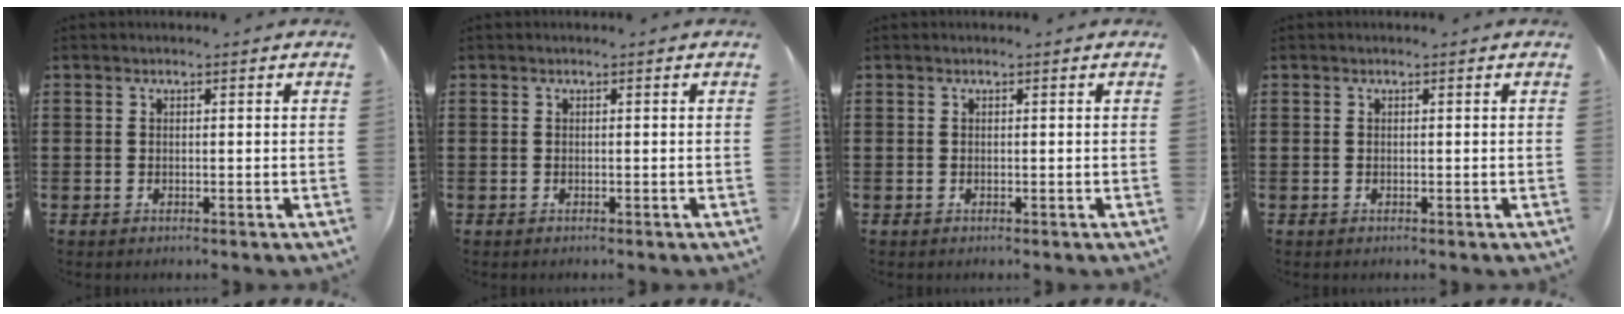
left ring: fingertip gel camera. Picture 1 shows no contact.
{"total": 0.0}
{"total": 0.0}
{"total": 0.0}